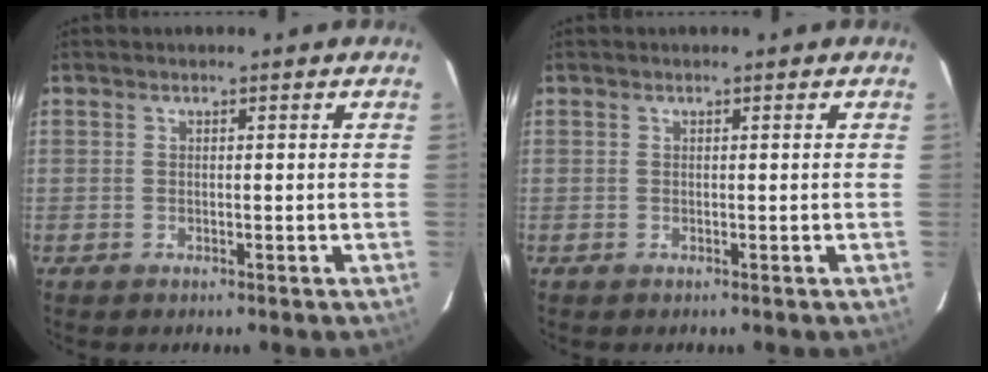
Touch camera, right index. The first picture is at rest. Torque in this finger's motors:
{"motor_torque": [0.00, 0.00, 0.00, 0.00]}